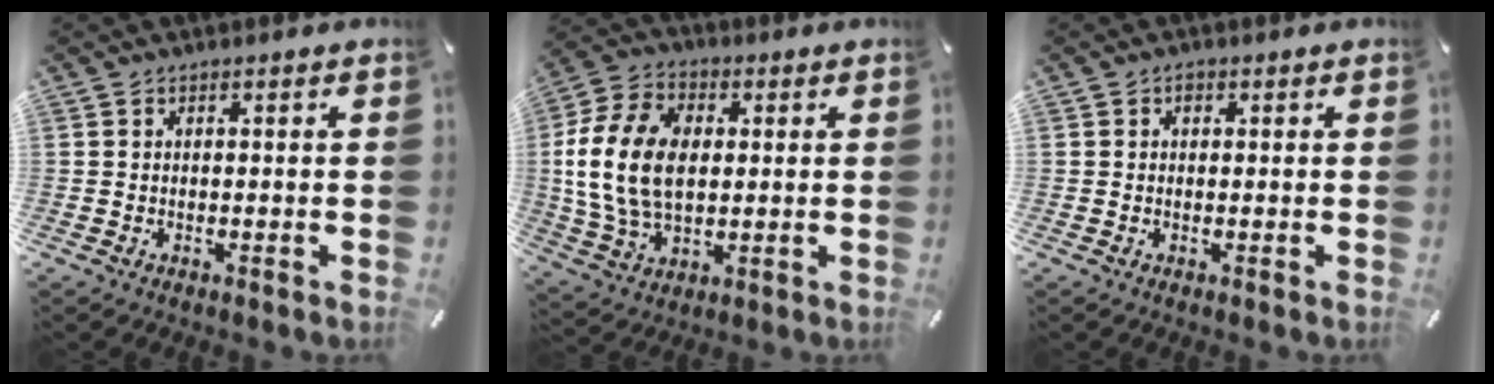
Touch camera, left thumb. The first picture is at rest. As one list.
[{"total": 15.7, "force": [0.8, 11.4, 10.9], "torque": [-0.252, 0.014, 0.015]}, {"total": 0.8, "force": [0.2, 0.7, 0.4], "torque": [-0.007, 0.004, 0.003]}]